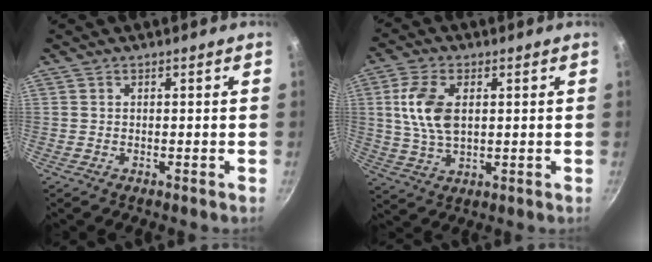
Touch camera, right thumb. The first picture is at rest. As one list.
[{"total": 9.8, "force": [1.9, 5.6, 7.9], "torque": [-0.148, -0.005, 0.037]}]